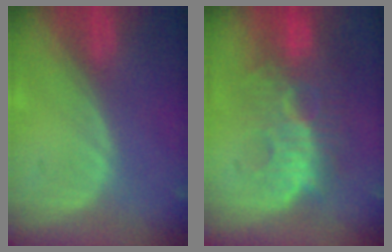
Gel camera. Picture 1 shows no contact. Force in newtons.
{"total": 11.0, "press": 9.7, "slide": 5.3}